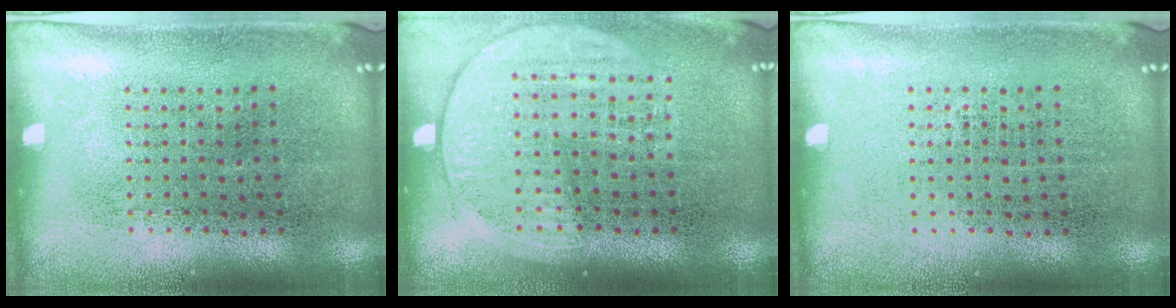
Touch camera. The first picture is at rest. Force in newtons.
{"total": 1.5, "press": 1.4, "slide": 0.5}
{"total": 0.0}